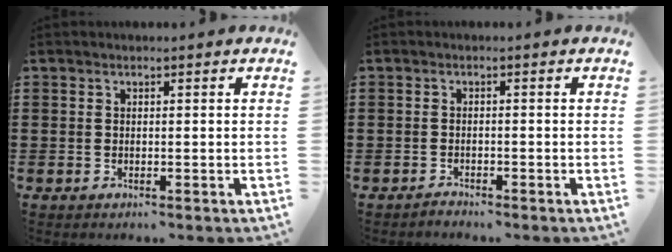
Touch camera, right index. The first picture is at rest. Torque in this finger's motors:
{"motor_torque": [-0.44, 1.28, -0.70, -0.21]}